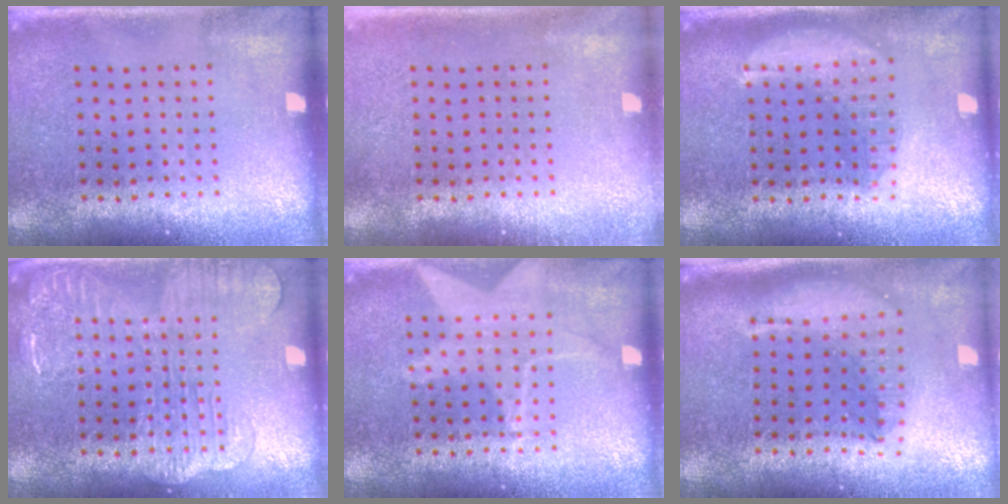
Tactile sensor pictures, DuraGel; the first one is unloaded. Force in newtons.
{"total": 0.8, "press": 0.8, "slide": 0.1}
{"total": 1.9, "press": 1.9, "slide": 0.2}
{"total": 2.0, "press": 2.0, "slide": 0.4}
{"total": 1.4, "press": 1.4, "slide": 0.4}
{"total": 2.1, "press": 1.7, "slide": 1.3}